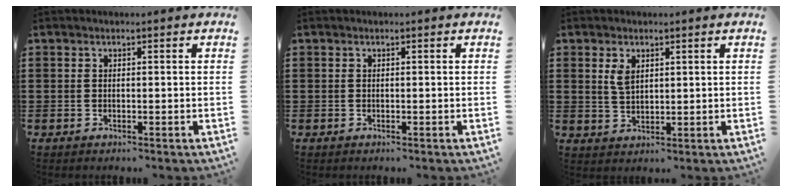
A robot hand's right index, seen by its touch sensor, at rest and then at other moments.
{"total": 0.0}
{"total": 2.8, "force": [1.3, 1.5, 2.0], "torque": [-0.045, 0.003, 0.024]}